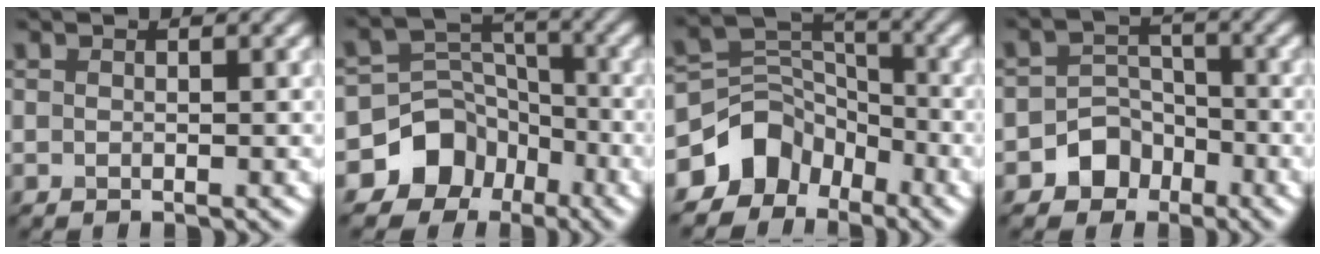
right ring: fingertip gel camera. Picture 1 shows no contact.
{"total": 8.1, "force": [-4.8, 6.4, 1.5], "torque": [-0.010, 0.011, -0.100]}
{"total": 6.4, "force": [-3.9, 4.7, 1.9], "torque": [-0.020, 0.003, -0.081]}
{"total": 4.2, "force": [-2.4, 3.3, 0.9], "torque": [0.019, 0.009, -0.051]}